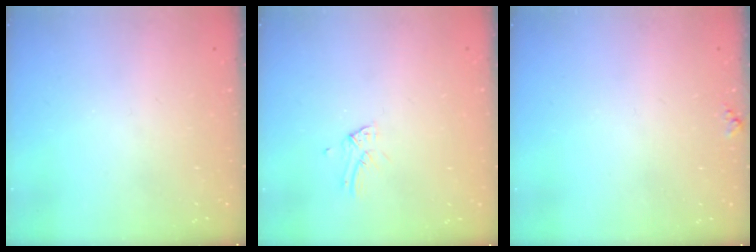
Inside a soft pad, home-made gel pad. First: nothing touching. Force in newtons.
{"total": 2.1, "press": 2.1, "slide": 0.1}
{"total": 3.8, "press": 3.8, "slide": 0.4}